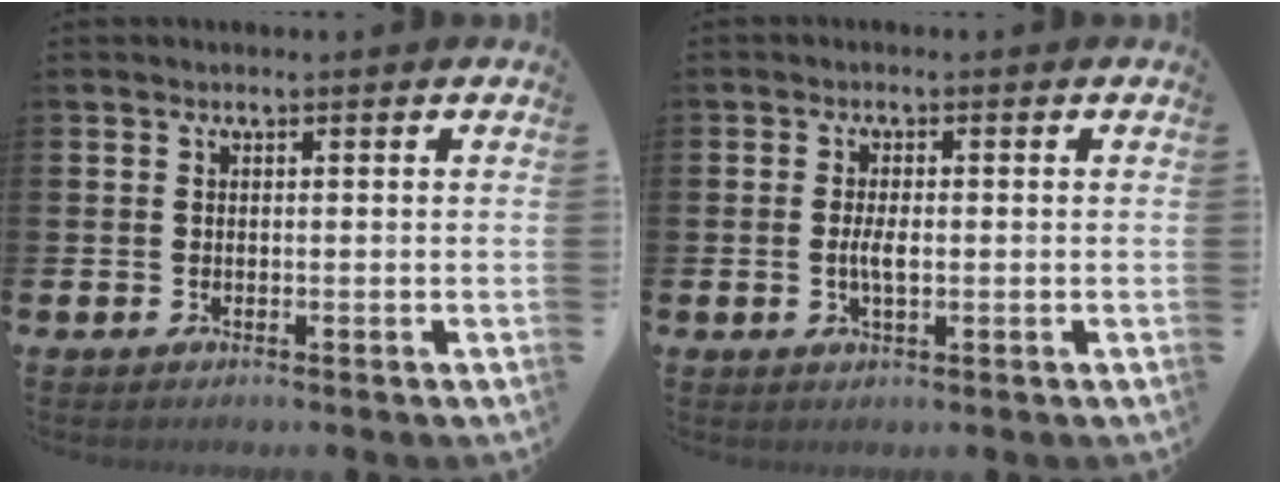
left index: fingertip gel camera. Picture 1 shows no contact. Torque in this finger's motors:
{"motor_torque": [0.61, 0.40, 0.11, 0.04]}